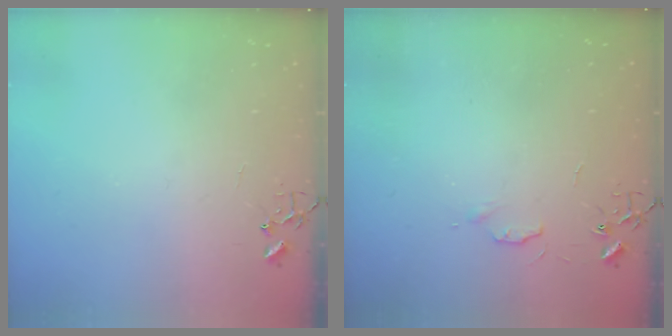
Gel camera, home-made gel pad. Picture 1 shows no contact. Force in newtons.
{"total": 4.6, "press": 4.6, "slide": 0.7}